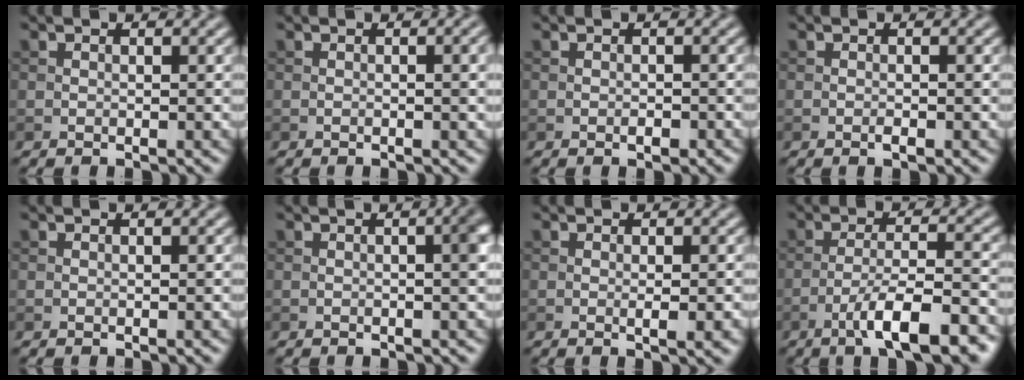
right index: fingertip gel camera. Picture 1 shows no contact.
{"total": 2.6, "force": [0.0, 0.7, 2.5], "torque": [-0.027, 0.002, -0.001]}
{"total": 0.8, "force": [-0.3, 0.4, 0.6], "torque": [-0.010, 0.000, -0.004]}
{"total": 0.6, "force": [-0.2, 0.1, 0.6], "torque": [-0.012, -0.001, -0.004]}
{"total": 0.0}
{"total": 3.5, "force": [0.2, 1.1, 3.3], "torque": [-0.028, 0.012, -0.001]}
{"total": 2.0, "force": [-0.2, 0.4, 1.9], "torque": [-0.026, -0.003, -0.003]}
{"total": 7.8, "force": [-4.5, 1.6, 6.2], "torque": [-0.099, 0.005, -0.075]}